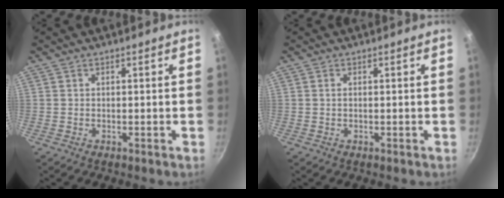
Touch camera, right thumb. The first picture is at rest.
{"total": 0.6, "force": [0.2, 0.3, 0.6], "torque": [-0.011, 0.001, 0.003]}